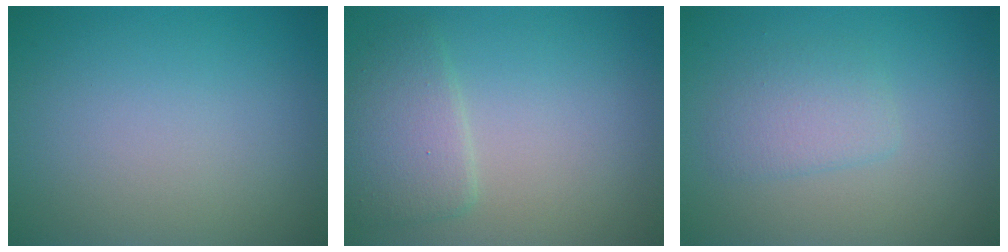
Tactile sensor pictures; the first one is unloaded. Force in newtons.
{"total": 3.0, "press": 3.0, "slide": 0.0}
{"total": 2.1, "press": 2.1, "slide": 0.1}